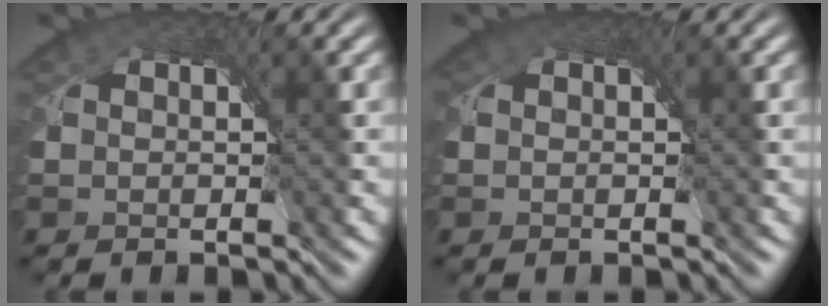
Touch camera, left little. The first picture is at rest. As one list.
[{"total": 1.8, "force": [0.6, 1.6, 0.7], "torque": [-0.019, 0.000, 0.004]}]